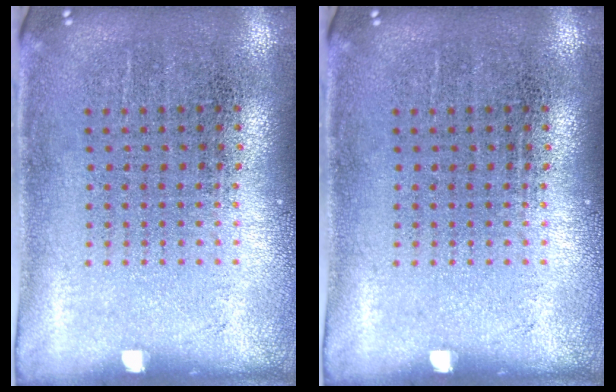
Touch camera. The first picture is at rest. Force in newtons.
{"total": 0.0}